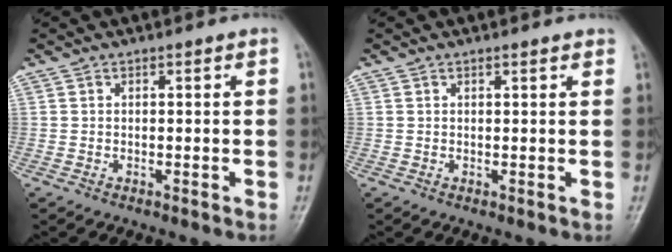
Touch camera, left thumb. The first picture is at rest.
{"total": 1.2, "force": [1.0, 0.2, 0.7], "torque": [-0.004, 0.001, 0.011]}